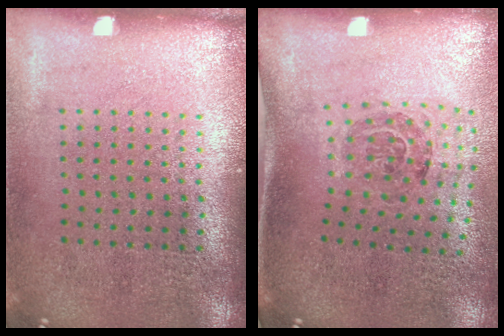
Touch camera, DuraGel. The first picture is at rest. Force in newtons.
{"total": 1.4, "press": 1.0, "slide": 1.0}